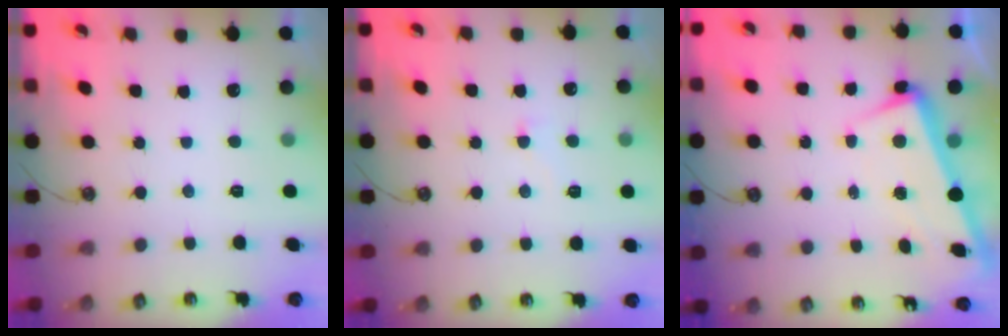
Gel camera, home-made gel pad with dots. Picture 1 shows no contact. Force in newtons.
{"total": 4.2, "press": 4.0, "slide": 1.0}
{"total": 3.0, "press": 2.9, "slide": 0.9}